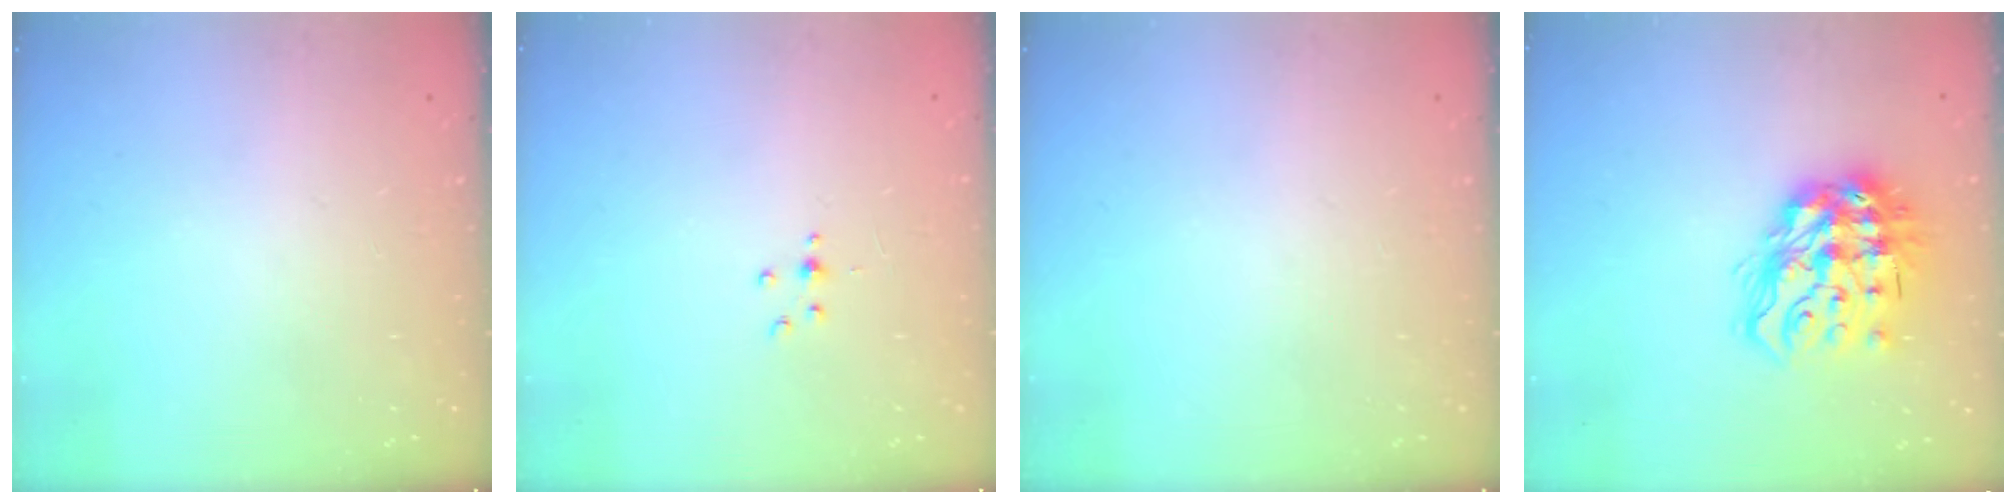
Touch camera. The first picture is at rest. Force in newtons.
{"total": 2.0, "press": 1.9, "slide": 0.5}
{"total": 0.0}
{"total": 17.4, "press": 17.4, "slide": 1.5}